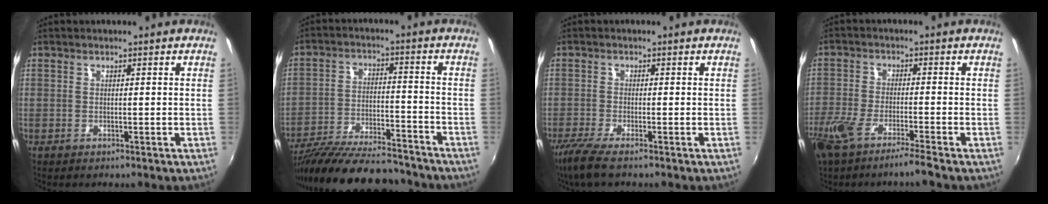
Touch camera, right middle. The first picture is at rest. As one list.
[{"total": 20.4, "force": [-17.8, 4.3, 8.9], "torque": [-0.179, -0.030, -0.281]}, {"total": 5.3, "force": [-3.9, 0.3, 3.6], "torque": [-0.089, -0.021, -0.078]}, {"total": 9.4, "force": [-6.9, 0.7, 6.3], "torque": [-0.146, -0.031, -0.130]}]